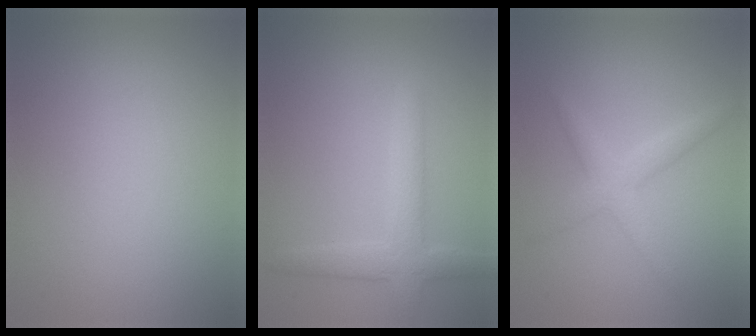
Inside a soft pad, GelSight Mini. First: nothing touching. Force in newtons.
{"total": 3.4, "press": 3.4, "slide": 0.3}
{"total": 2.5, "press": 2.5, "slide": 0.1}